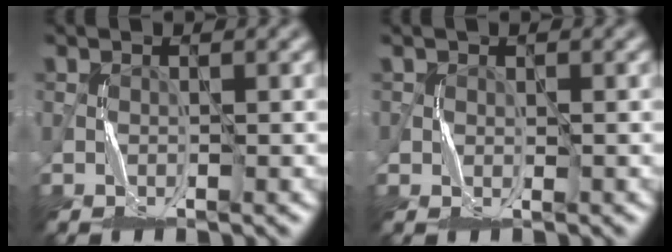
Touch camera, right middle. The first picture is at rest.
{"total": 0.8, "force": [0.2, 0.6, 0.5], "torque": [-0.005, -0.003, 0.003]}